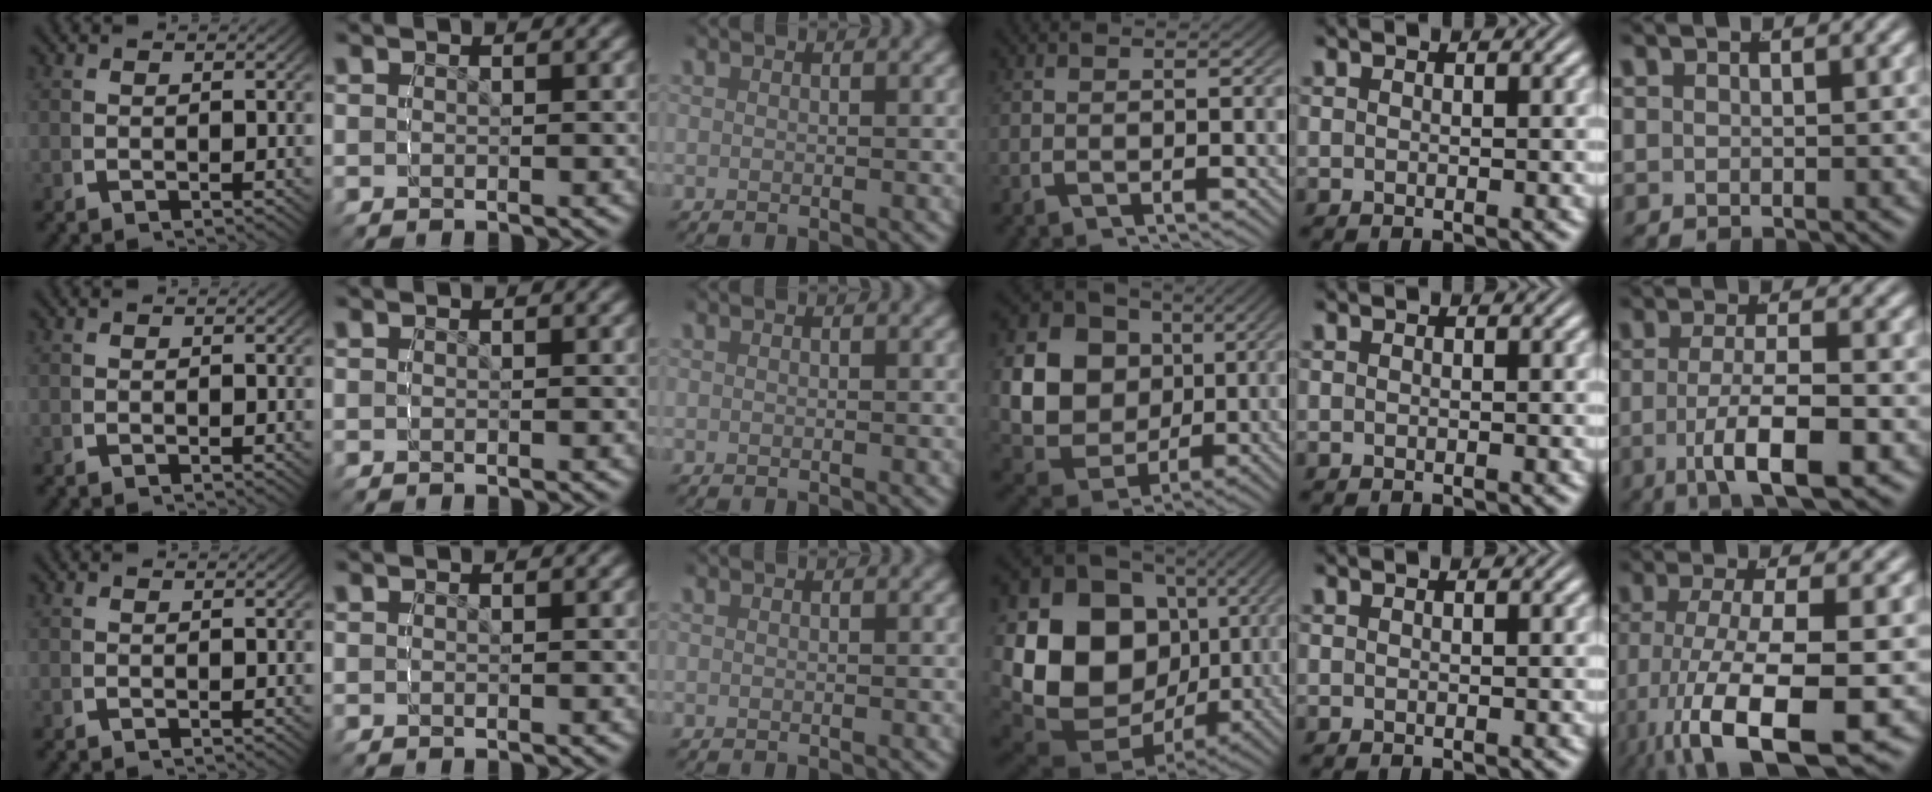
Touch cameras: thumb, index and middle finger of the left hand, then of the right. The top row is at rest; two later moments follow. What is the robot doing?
{"motion": "grasp_and_lifting", "object": "cloth"}